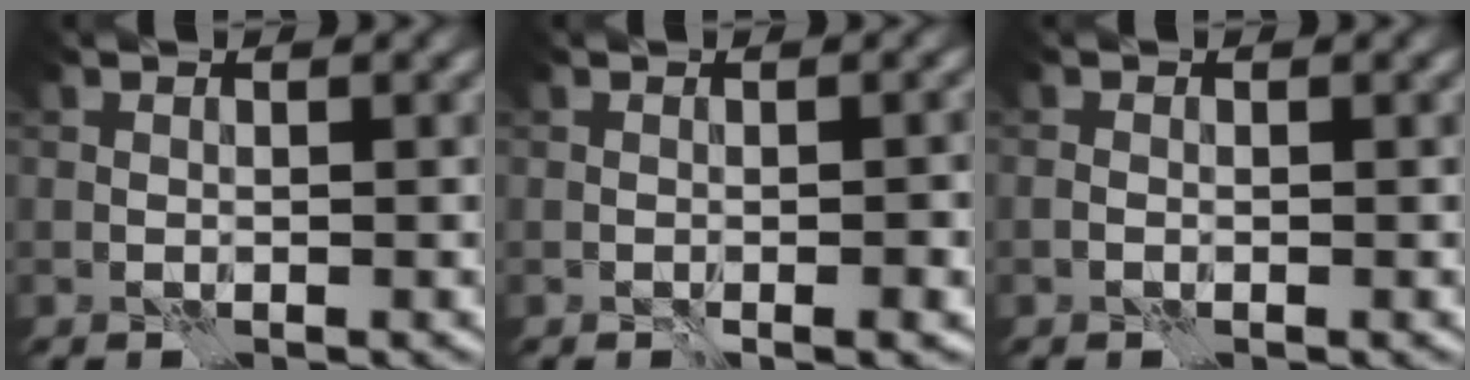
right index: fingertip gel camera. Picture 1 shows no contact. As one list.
[{"total": 1.3, "force": [-0.3, 0.1, 1.3], "torque": [-0.015, 0.002, -0.004]}, {"total": 0.5, "force": [-0.3, 0.3, 0.2], "torque": [-0.004, -0.001, -0.005]}]